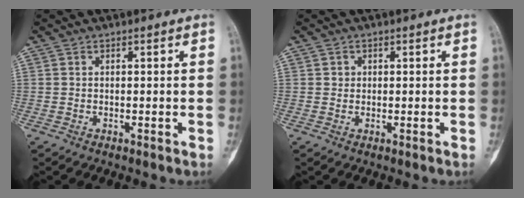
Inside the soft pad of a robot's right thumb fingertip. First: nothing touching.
{"total": 1.0, "force": [0.2, 1.0, 0.2], "torque": [0.003, 0.002, 0.003]}